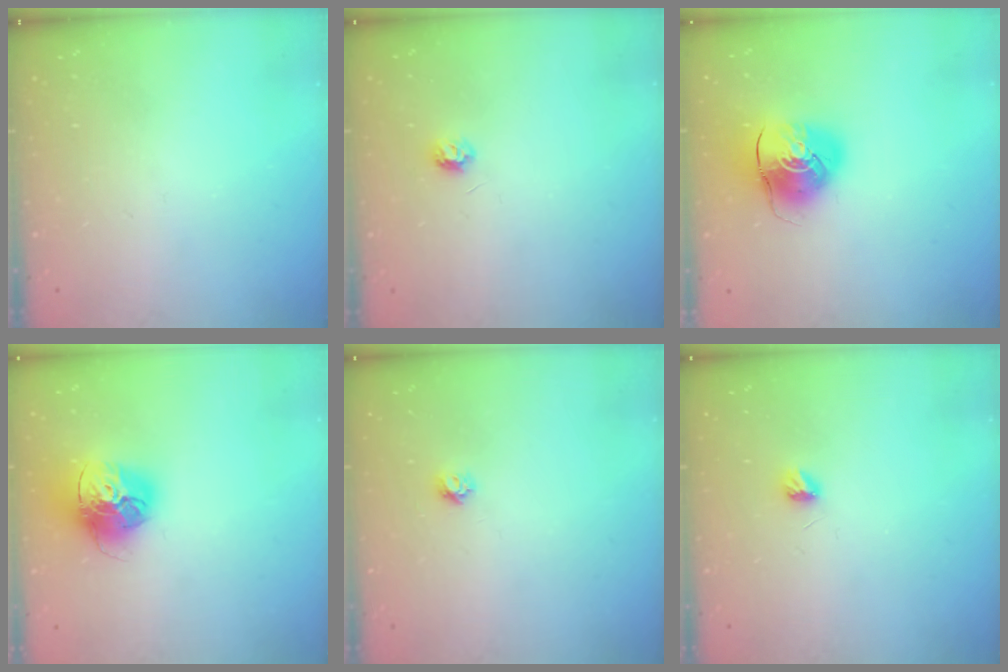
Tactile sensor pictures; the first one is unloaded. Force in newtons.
{"total": 4.3, "press": 4.3, "slide": 0.5}
{"total": 9.7, "press": 9.6, "slide": 1.2}
{"total": 16.2, "press": 16.1, "slide": 1.6}
{"total": 3.7, "press": 3.7, "slide": 0.2}
{"total": 3.8, "press": 3.7, "slide": 0.5}